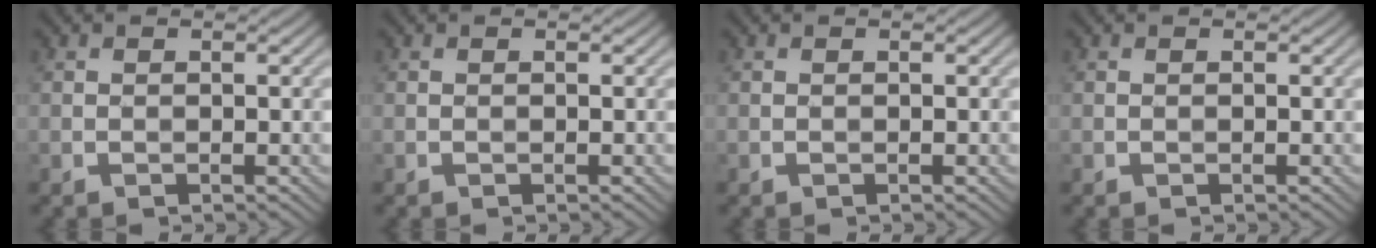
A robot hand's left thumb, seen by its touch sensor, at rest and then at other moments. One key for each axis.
{"total": 0.0}
{"total": 0.0}
{"total": 0.0}